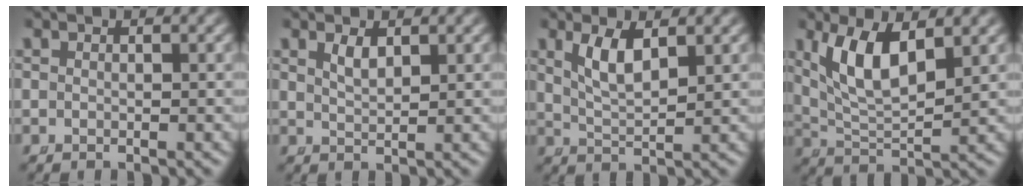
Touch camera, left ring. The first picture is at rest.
{"total": 1.3, "force": [0.7, 0.0, 1.0], "torque": [-0.020, -0.012, 0.025]}
{"total": 3.3, "force": [1.2, 1.1, 2.9], "torque": [-0.060, -0.012, 0.032]}
{"total": 6.2, "force": [2.4, 3.0, 4.9], "torque": [-0.108, -0.009, 0.053]}